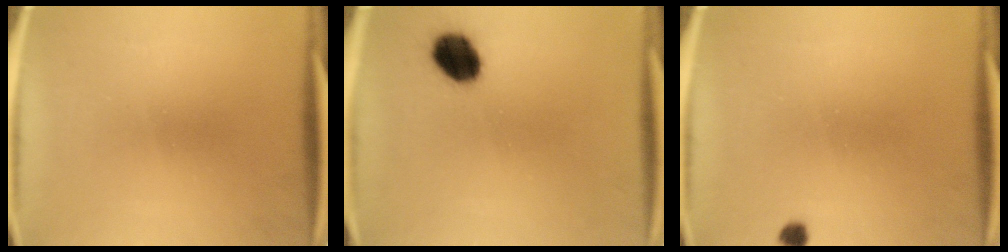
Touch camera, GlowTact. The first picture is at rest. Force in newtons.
{"total": 8.6}
{"total": 1.4}